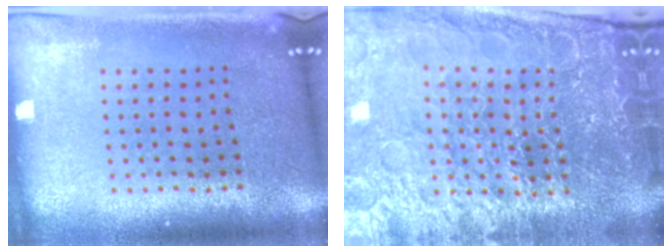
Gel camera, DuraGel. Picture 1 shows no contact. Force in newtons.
{"total": 5.5, "press": 5.1, "slide": 2.1}